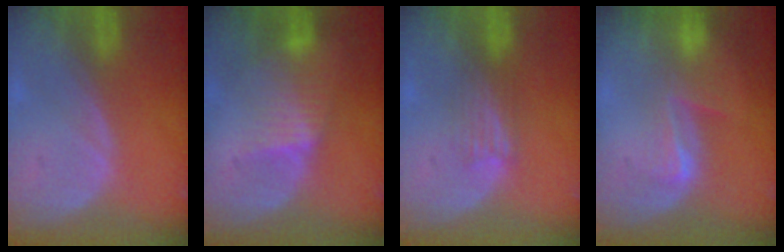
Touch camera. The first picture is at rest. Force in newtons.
{"total": 5.0, "press": 4.9, "slide": 0.4}
{"total": 3.1, "press": 2.8, "slide": 1.2}
{"total": 4.0, "press": 3.7, "slide": 1.6}